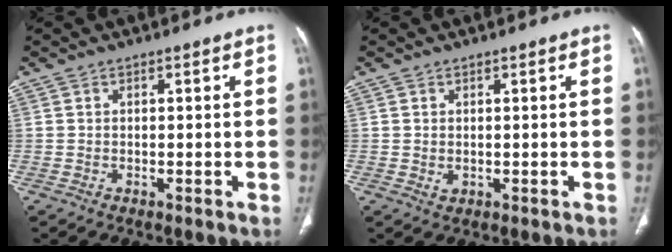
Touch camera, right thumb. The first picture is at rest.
{"total": 1.2, "force": [0.1, 0.9, 0.8], "torque": [-0.015, -0.003, 0.007]}